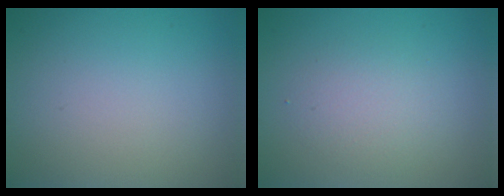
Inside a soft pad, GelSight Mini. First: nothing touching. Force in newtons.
{"total": 2.2, "press": 2.2, "slide": 0.2}